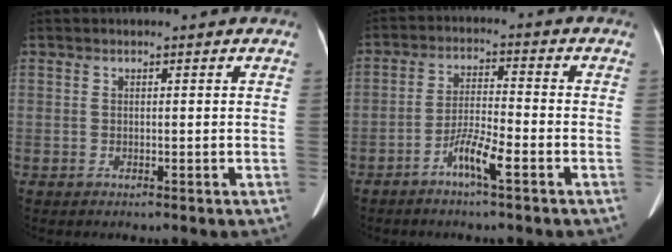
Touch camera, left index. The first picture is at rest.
{"total": 5.6, "force": [-3.3, 0.2, 4.5], "torque": [-0.091, 0.001, -0.065]}